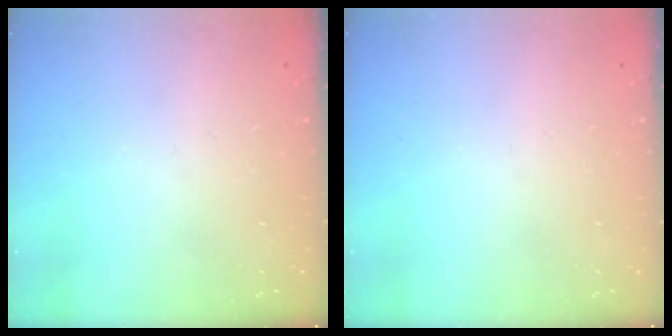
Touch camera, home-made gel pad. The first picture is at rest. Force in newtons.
{"total": 0.0}